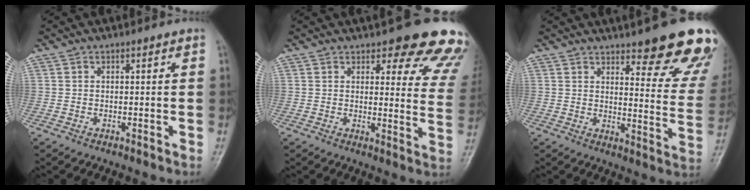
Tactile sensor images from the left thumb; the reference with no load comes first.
{"total": 17.3, "force": [13.9, 5.3, 8.9], "torque": [-0.052, -0.075, 0.140]}
{"total": 19.5, "force": [14.0, 4.9, 12.8], "torque": [-0.122, -0.081, 0.169]}